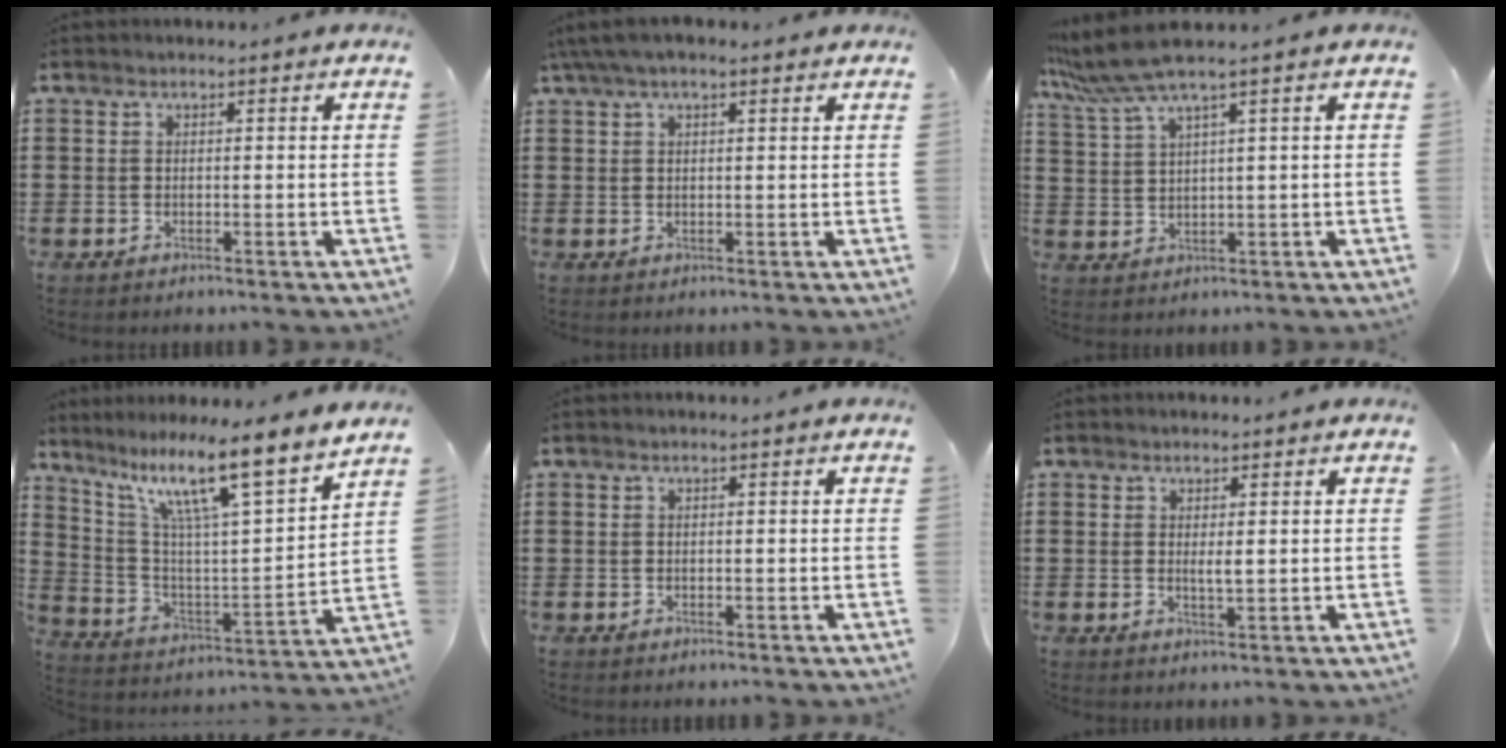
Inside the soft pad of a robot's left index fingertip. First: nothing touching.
{"total": 3.5, "force": [2.1, 1.0, 2.6], "torque": [-0.054, 0.009, 0.039]}
{"total": 6.0, "force": [4.1, -0.1, 4.3], "torque": [-0.111, -0.013, 0.069]}
{"total": 11.9, "force": [8.8, 0.9, 8.0], "torque": [-0.172, -0.060, 0.136]}
{"total": 0.0}
{"total": 1.8, "force": [0.3, 0.4, 1.8], "torque": [-0.034, -0.001, 0.004]}